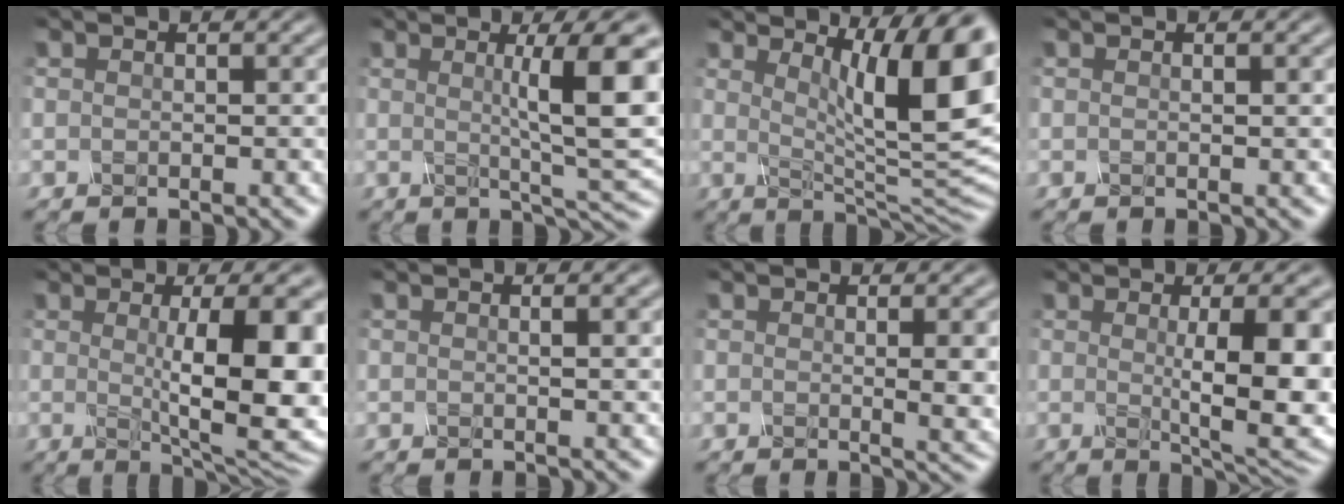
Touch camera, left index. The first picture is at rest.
{"total": 8.8, "force": [1.4, 1.5, 8.5], "torque": [-0.106, 0.005, 0.021]}
{"total": 11.8, "force": [3.8, 2.7, 10.8], "torque": [-0.138, -0.010, 0.061]}
{"total": 0.8, "force": [0.2, 0.2, 0.7], "torque": [-0.007, 0.003, -0.002]}
{"total": 10.4, "force": [0.5, 2.7, 10.0], "torque": [-0.127, -0.008, 0.009]}
{"total": 1.9, "force": [0.4, 0.7, 1.8], "torque": [-0.019, 0.002, -0.004]}
{"total": 3.4, "force": [0.3, 0.8, 3.3], "torque": [-0.038, -0.004, 0.005]}
{"total": 8.6, "force": [0.1, 2.0, 8.3], "torque": [-0.112, -0.008, 0.006]}